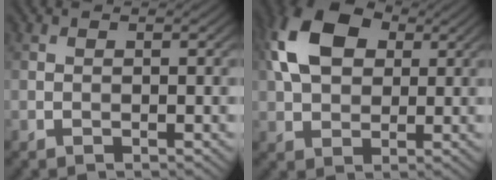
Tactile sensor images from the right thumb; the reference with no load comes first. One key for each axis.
{"total": 10.6, "fx": 2.9, "fy": 7.0, "fz": 7.3, "tx": -0.174, "ty": 0.024, "tz": 0.046}